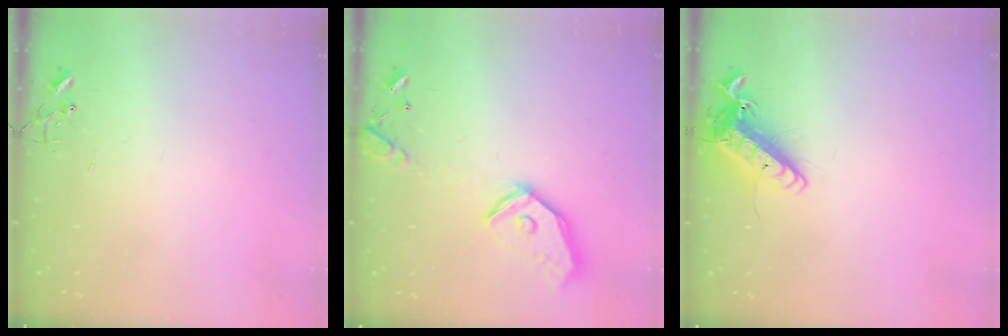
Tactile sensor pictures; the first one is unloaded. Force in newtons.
{"total": 16.4, "press": 16.2, "slide": 2.5}
{"total": 14.0, "press": 13.9, "slide": 2.0}